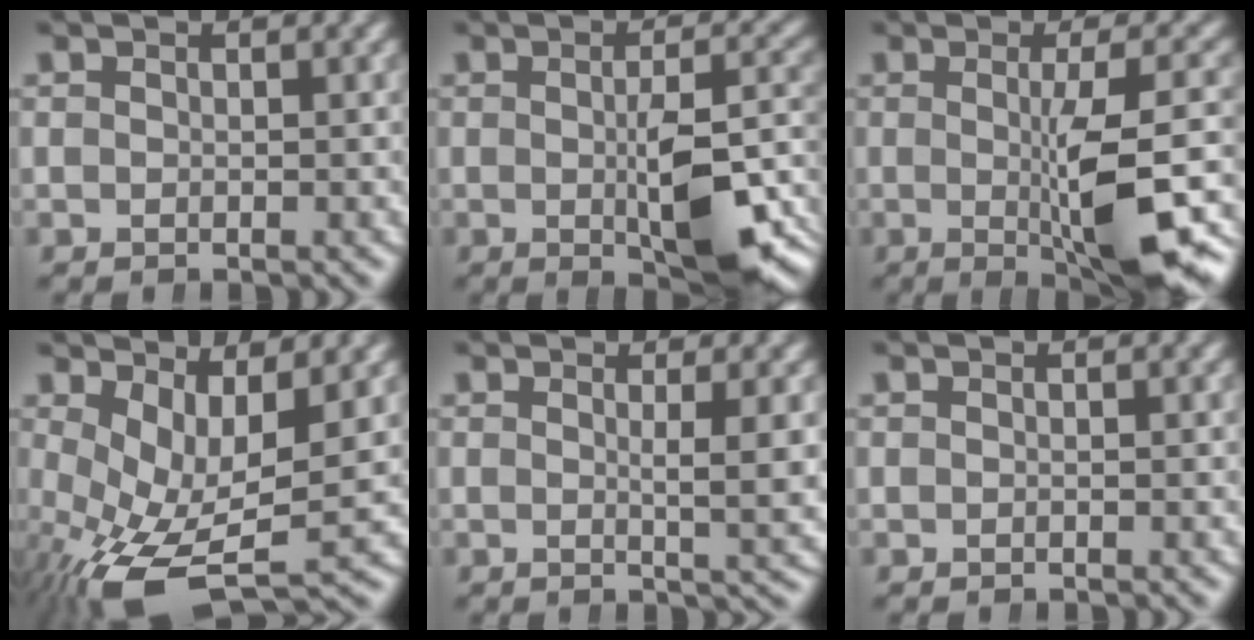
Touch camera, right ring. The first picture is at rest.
{"total": 7.4, "force": [-2.5, 1.9, 6.7], "torque": [-0.073, -0.003, -0.033]}
{"total": 8.5, "force": [-1.7, 1.2, 8.3], "torque": [-0.104, -0.009, -0.016]}
{"total": 7.0, "force": [-2.6, 3.1, 5.7], "torque": [-0.124, -0.054, -0.012]}
{"total": 2.4, "force": [0.8, -0.8, 2.2], "torque": [-0.029, -0.009, 0.015]}
{"total": 0.0}